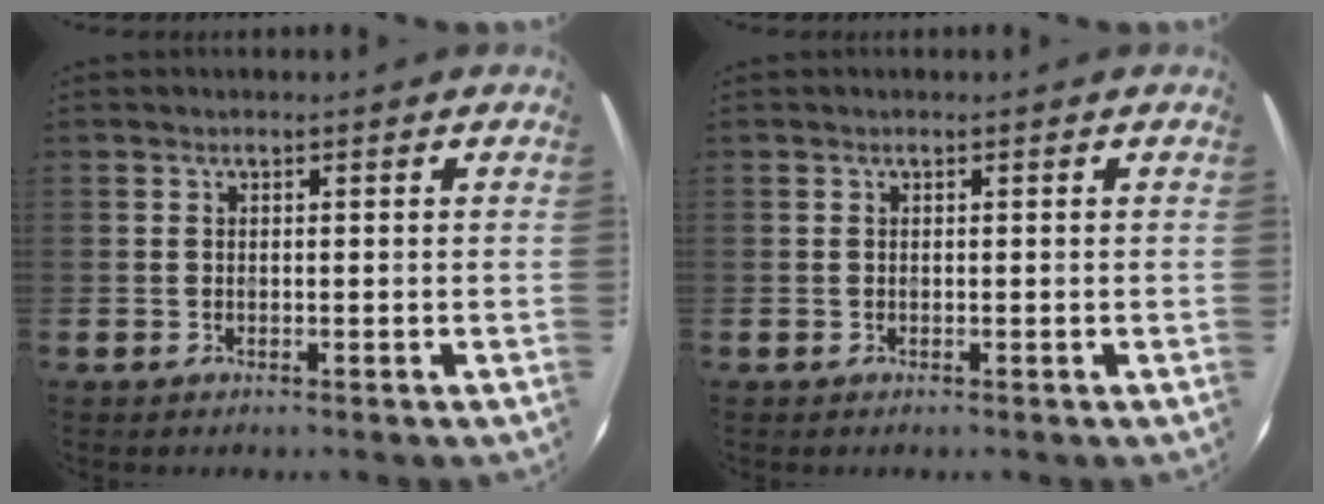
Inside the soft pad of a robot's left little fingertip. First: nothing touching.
{"total": 0.0}